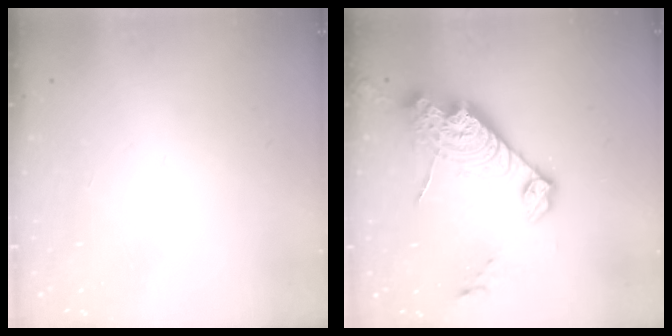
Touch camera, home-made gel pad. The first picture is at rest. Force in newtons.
{"total": 16.0, "press": 15.9, "slide": 1.2}